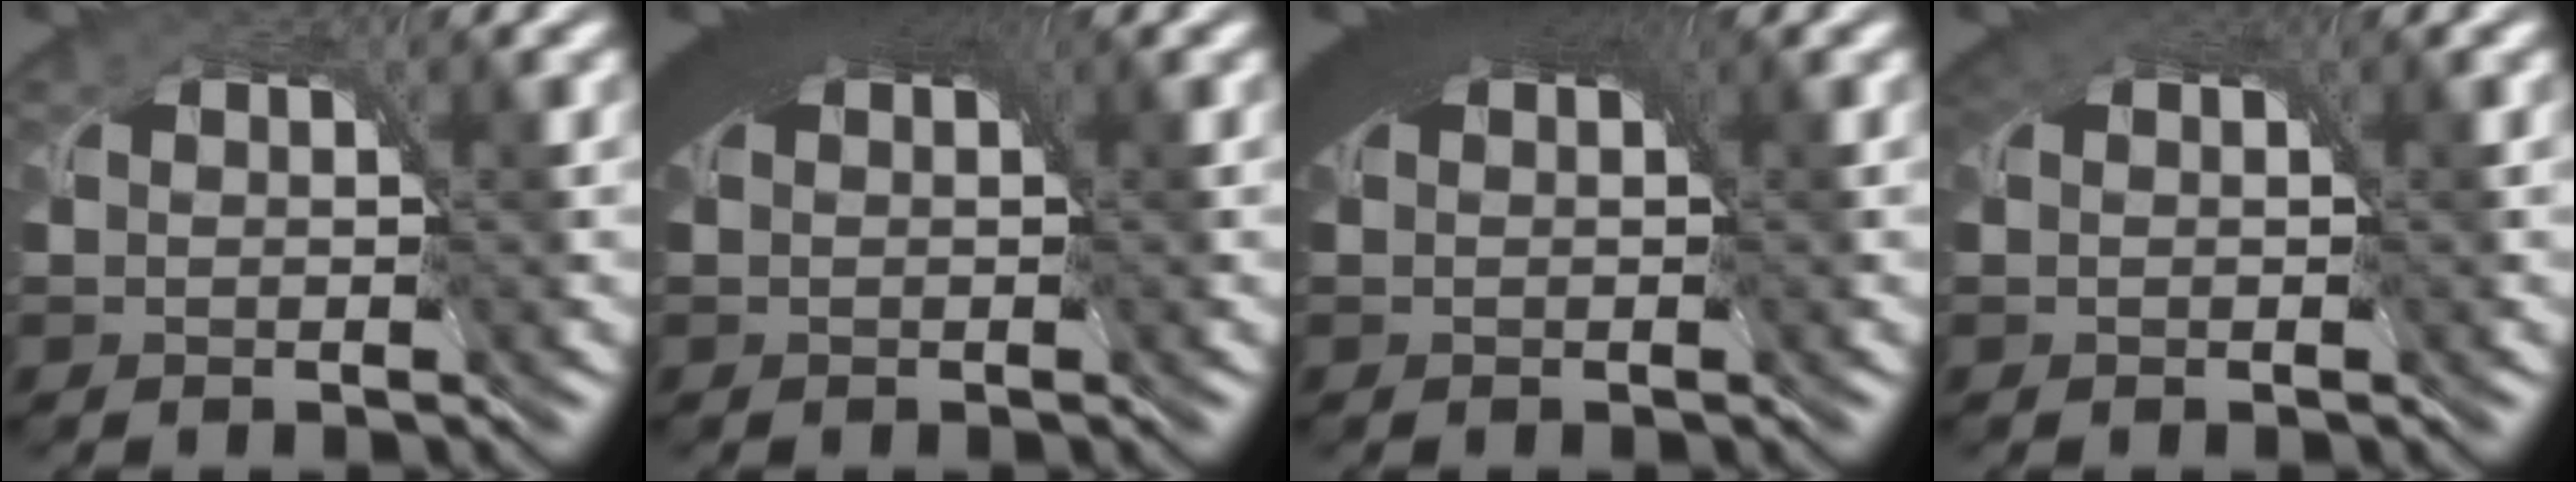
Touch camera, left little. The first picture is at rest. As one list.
[{"total": 8.3, "force": [3.0, 4.1, 6.6], "torque": [-0.102, 0.019, 0.032]}, {"total": 8.6, "force": [3.1, 4.3, 6.8], "torque": [-0.106, 0.020, 0.032]}, {"total": 3.6, "force": [1.7, 2.3, 2.2], "torque": [-0.045, 0.007, 0.018]}]